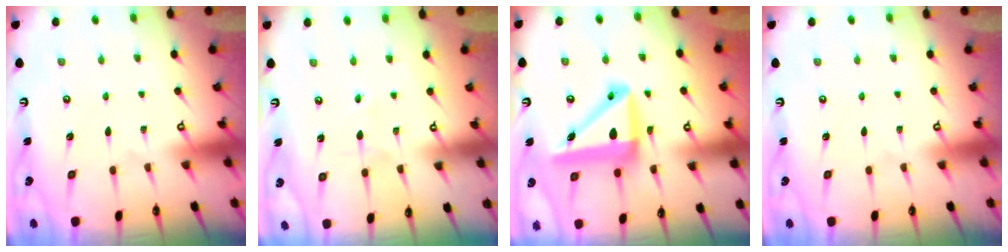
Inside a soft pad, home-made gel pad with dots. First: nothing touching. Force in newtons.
{"total": 2.7, "press": 2.6, "slide": 0.3}
{"total": 14.5, "press": 14.2, "slide": 2.9}
{"total": 0.0}